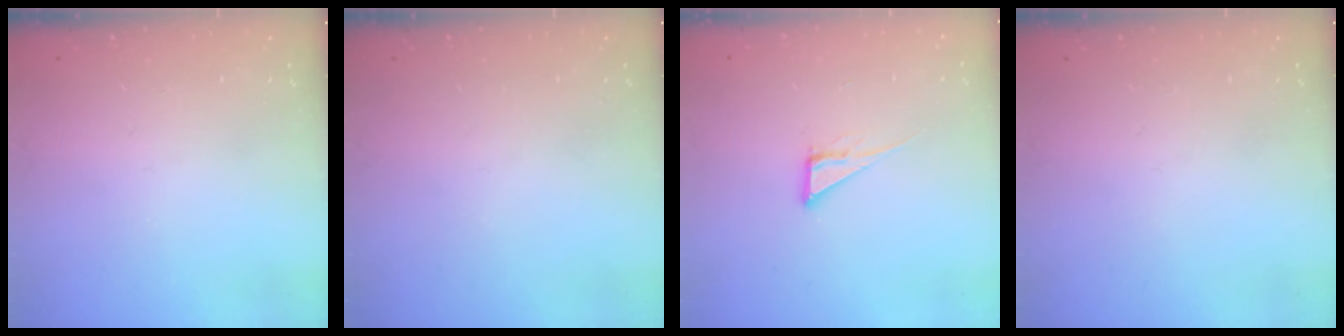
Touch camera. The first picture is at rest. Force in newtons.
{"total": 0.0}
{"total": 6.0, "press": 6.0, "slide": 0.4}
{"total": 0.0}